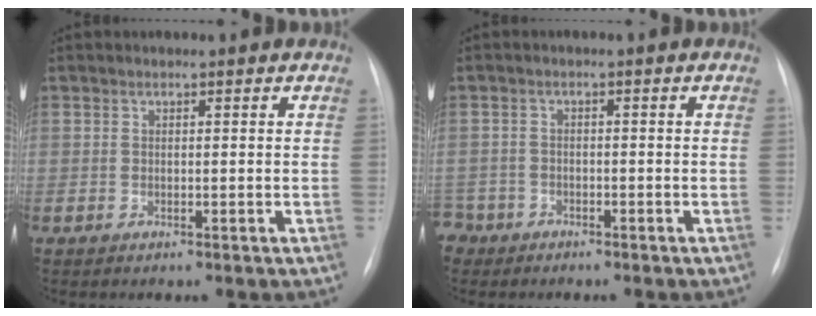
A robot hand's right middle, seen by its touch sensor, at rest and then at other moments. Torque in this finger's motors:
{"motor_torque": [0.66, -0.79, 0.08, -0.04]}